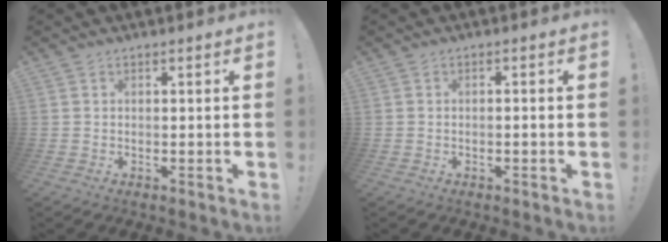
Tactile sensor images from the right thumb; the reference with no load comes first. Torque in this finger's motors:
{"motor_torque": [-0.09, 0.01, -0.20, 0.08, 0.04]}